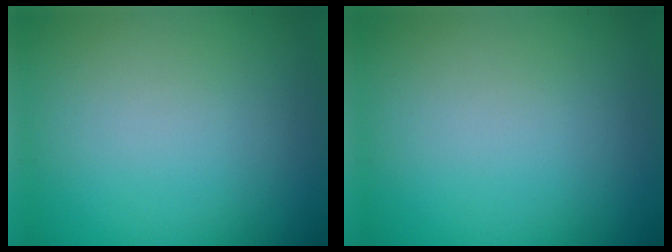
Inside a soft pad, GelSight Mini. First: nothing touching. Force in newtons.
{"total": 0.0}